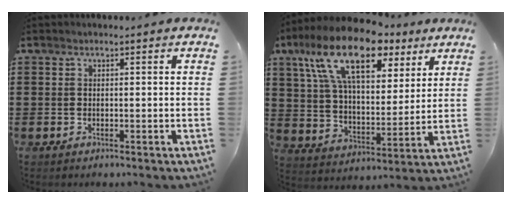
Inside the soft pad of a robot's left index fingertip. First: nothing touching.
{"total": 17.4, "force": [10.7, 7.4, 11.6], "torque": [-0.236, -0.026, 0.185]}